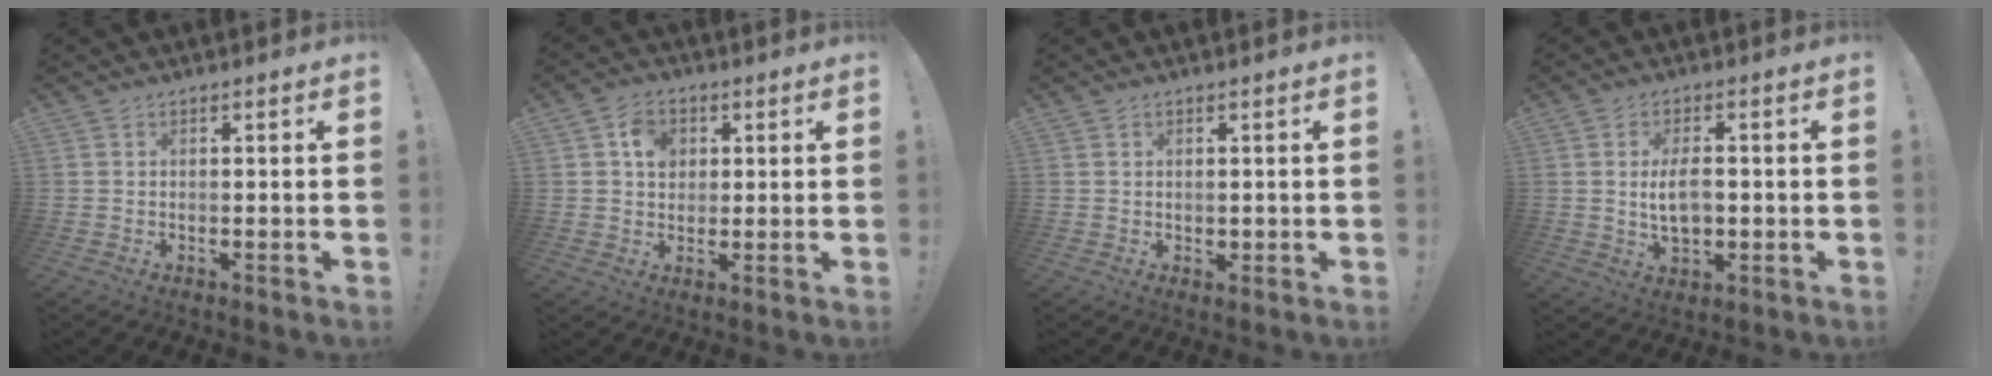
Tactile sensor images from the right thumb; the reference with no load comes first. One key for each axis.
{"total": 6.8, "fx": 2.2, "fy": 5.6, "fz": 3.2, "tx": -0.043, "ty": -0.002, "tz": 0.040}
{"total": 1.2, "fx": 0.5, "fy": 1.0, "fz": 0.3, "tx": 0.003, "ty": -0.002, "tz": 0.007}
{"total": 7.6, "fx": -0.3, "fy": 4.3, "fz": 6.2, "tx": -0.108, "ty": -0.003, "tz": -0.010}